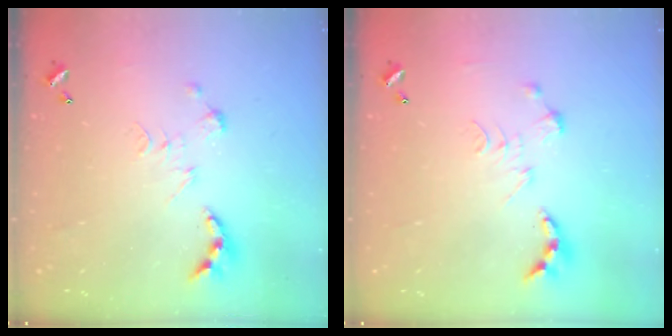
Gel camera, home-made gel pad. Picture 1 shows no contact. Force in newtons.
{"total": 0.0}